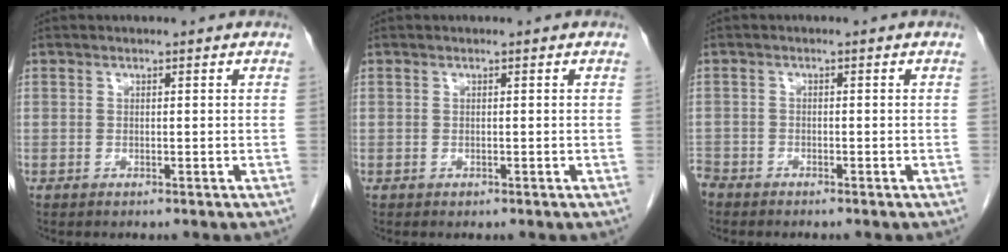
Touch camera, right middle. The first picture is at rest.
{"total": 0.0}
{"total": 2.9, "force": [-2.6, 1.2, 0.3], "torque": [-0.011, -0.003, -0.050]}